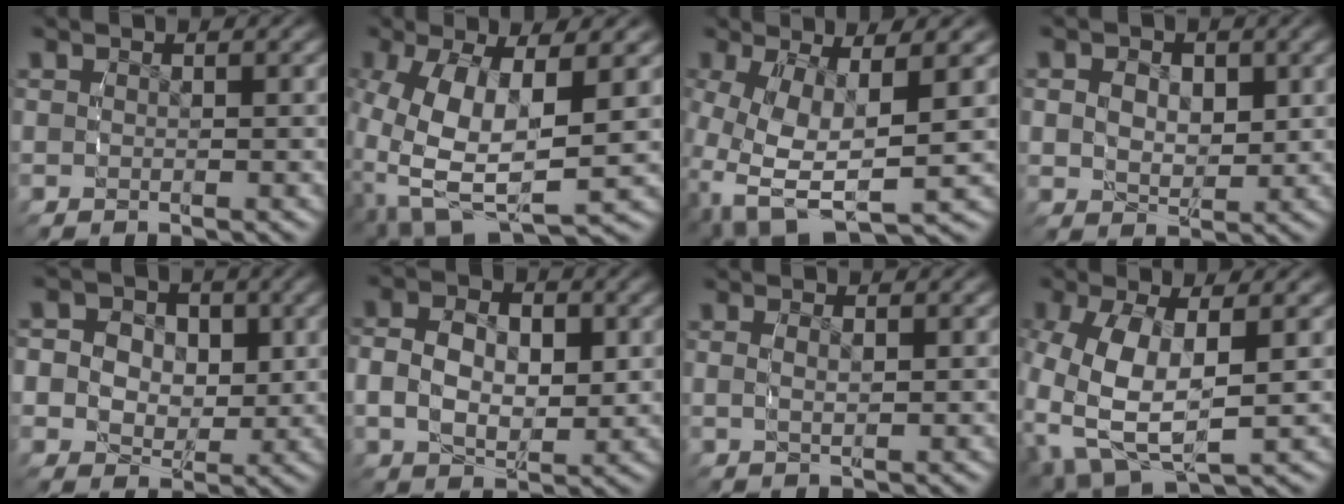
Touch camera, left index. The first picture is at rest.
{"total": 11.3, "force": [-1.5, 6.9, 8.9], "torque": [-0.201, -0.055, 0.009]}
{"total": 9.2, "force": [-1.6, 5.4, 7.3], "torque": [-0.171, -0.055, 0.004]}
{"total": 3.2, "force": [0.6, 2.3, 2.1], "torque": [-0.044, -0.020, 0.021]}
{"total": 7.6, "force": [0.0, 6.6, 3.7], "torque": [-0.083, -0.025, -0.002]}
{"total": 6.4, "force": [0.2, 4.6, 4.5], "torque": [-0.088, -0.016, 0.010]}
{"total": 1.1, "force": [0.2, 0.2, 1.1], "torque": [-0.022, -0.007, 0.009]}
{"total": 9.4, "force": [-1.1, 6.3, 6.8], "torque": [-0.167, -0.049, 0.009]}